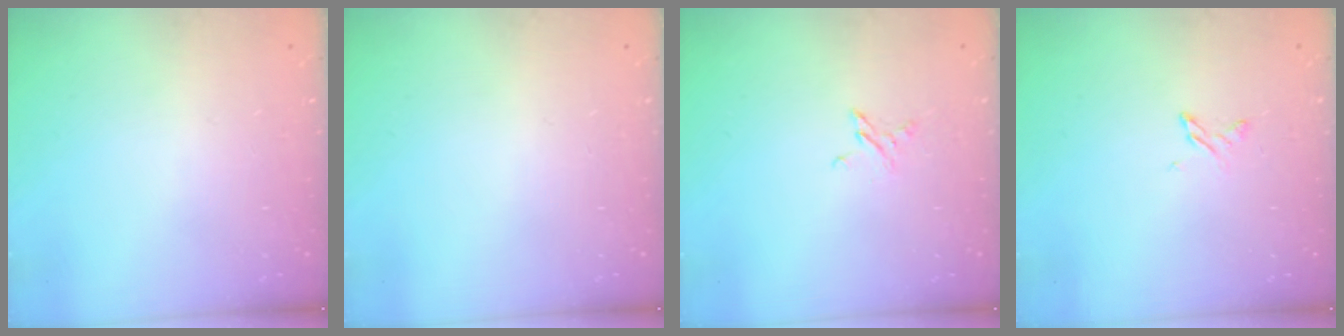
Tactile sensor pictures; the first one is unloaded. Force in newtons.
{"total": 0.0}
{"total": 3.2, "press": 3.2, "slide": 0.4}
{"total": 3.4, "press": 3.4, "slide": 0.5}